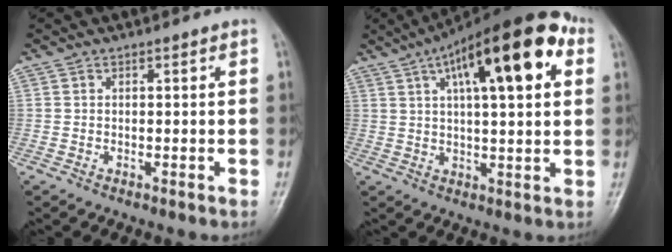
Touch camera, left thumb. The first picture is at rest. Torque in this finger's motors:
{"motor_torque": [1.31, 1.21, 1.45, -1.32, 0.25]}